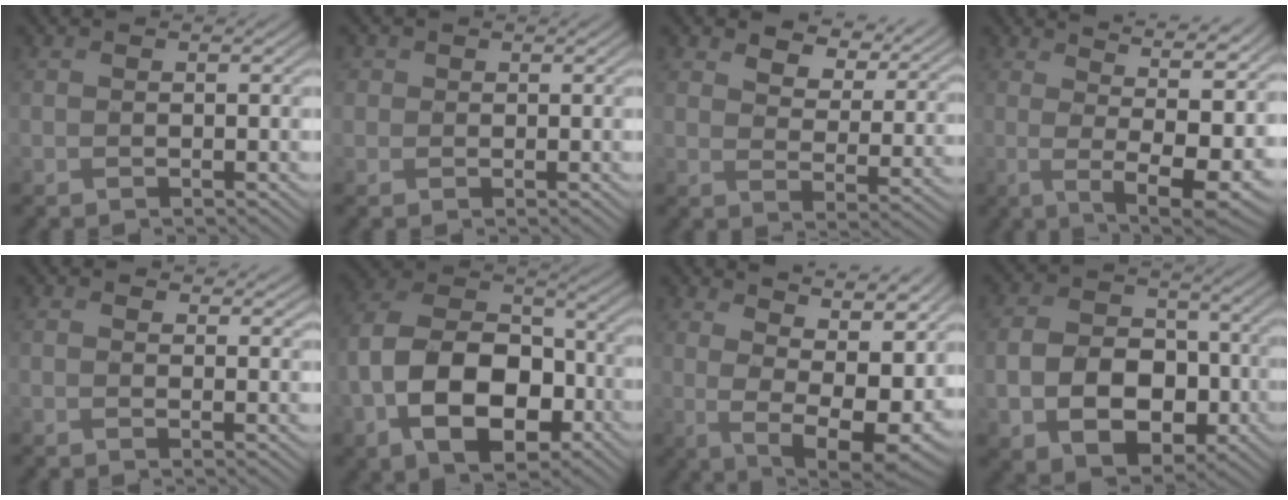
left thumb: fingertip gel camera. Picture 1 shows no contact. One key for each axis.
{"total": 1.3, "fx": 0.1, "fy": 1.3, "fz": 0.1, "tx": 0.000, "ty": -0.001, "tz": -0.002}
{"total": 6.6, "fx": 4.6, "fy": 3.2, "fz": 3.4, "tx": -0.066, "ty": 0.001, "tz": 0.070}
{"total": 12.4, "fx": 4.9, "fy": 3.8, "fz": 10.7, "tx": -0.140, "ty": 0.014, "tz": 0.064}
{"total": 2.6, "fx": 2.1, "fy": 1.0, "fz": 1.1, "tx": -0.011, "ty": -0.002, "tz": 0.034}
{"total": 14.1, "fx": -5.0, "fy": 9.0, "fz": 9.7, "tx": -0.199, "ty": -0.019, "tz": -0.106}
{"total": 13.7, "fx": 6.2, "fy": 6.0, "fz": 10.7, "tx": -0.152, "ty": 0.002, "tz": 0.093}
{"total": 9.6, "fx": -2.8, "fy": 7.1, "fz": 5.9, "tx": -0.118, "ty": -0.020, "tz": -0.062}